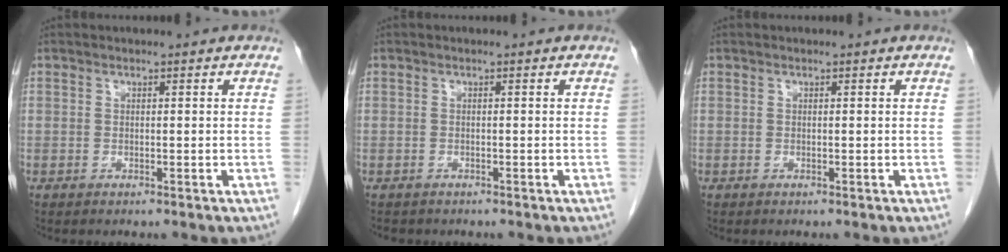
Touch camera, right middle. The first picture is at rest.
{"total": 1.3, "force": [-1.1, 0.6, 0.2], "torque": [-0.015, -0.003, -0.015]}
{"total": 0.0}